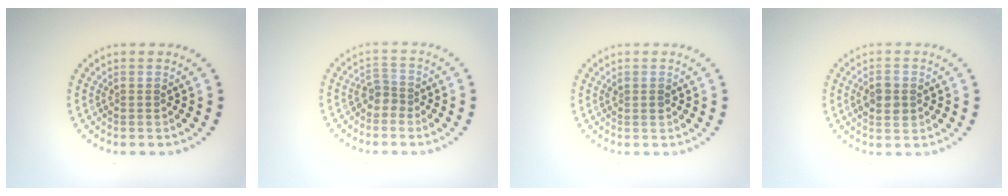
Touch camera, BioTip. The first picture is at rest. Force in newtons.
{"total": 1.8, "press": 1.1, "slide": 1.3}
{"total": 0.7, "press": 0.6, "slide": 0.2}
{"total": 2.6, "press": 2.6, "slide": 0.1}